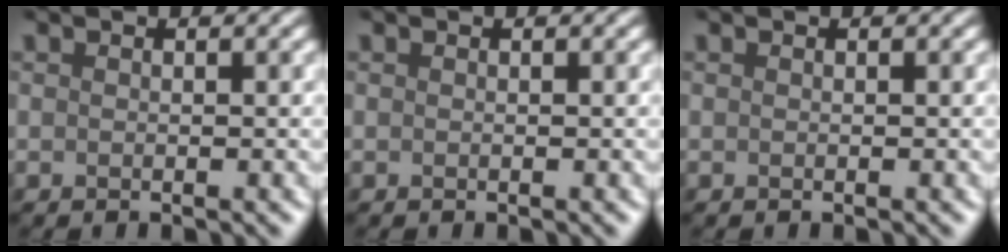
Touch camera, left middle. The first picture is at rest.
{"total": 0.0}
{"total": 0.0}